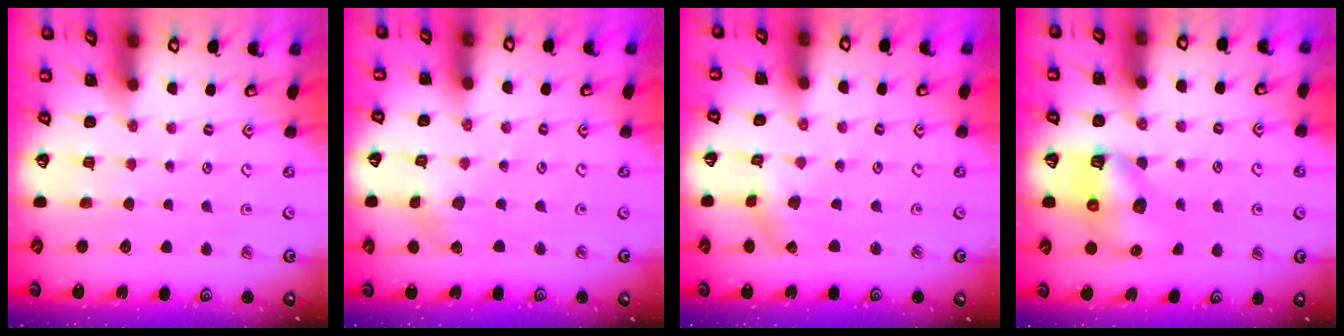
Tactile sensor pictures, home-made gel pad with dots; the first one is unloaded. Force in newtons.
{"total": 2.3, "press": 2.3, "slide": 0.4}
{"total": 1.2, "press": 1.2, "slide": 0.2}
{"total": 7.8, "press": 7.7, "slide": 1.0}